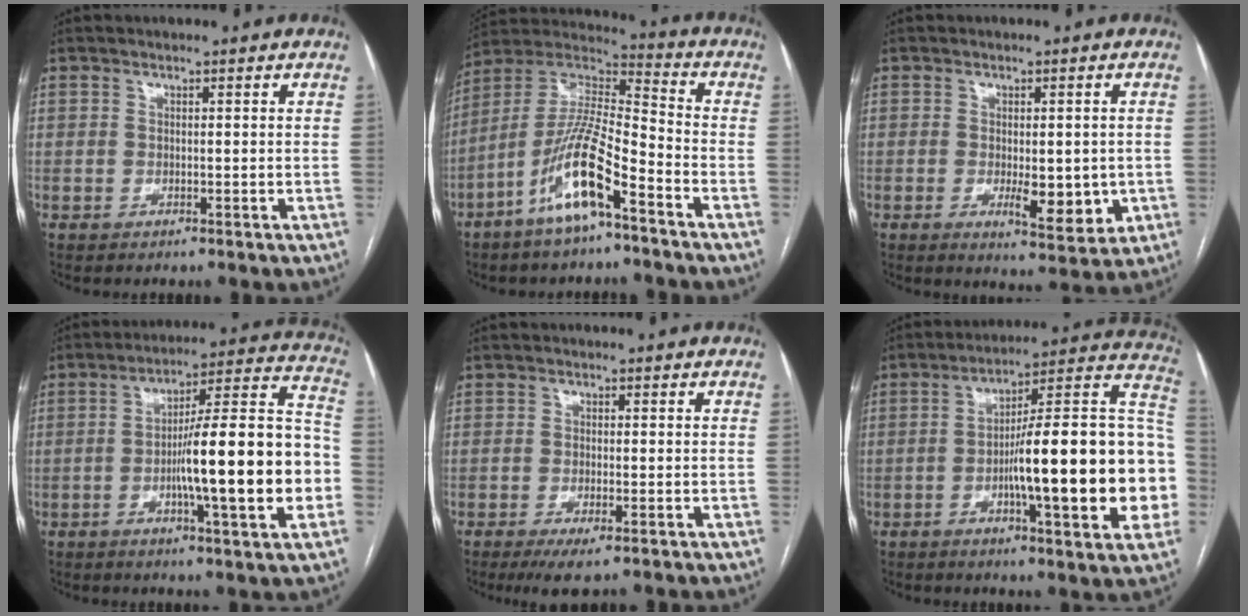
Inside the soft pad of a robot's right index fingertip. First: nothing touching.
{"total": 13.7, "force": [-7.4, 2.3, 11.3], "torque": [-0.224, -0.002, -0.141]}
{"total": 7.2, "force": [-1.5, 2.6, 6.6], "torque": [-0.086, -0.011, -0.011]}
{"total": 19.4, "force": [-3.9, 1.6, 18.9], "torque": [-0.266, 0.020, -0.058]}
{"total": 3.8, "force": [-2.1, 0.7, 3.0], "torque": [-0.048, -0.009, -0.033]}
{"total": 25.0, "force": [-3.9, 3.6, 24.4], "torque": [-0.276, 0.029, -0.056]}